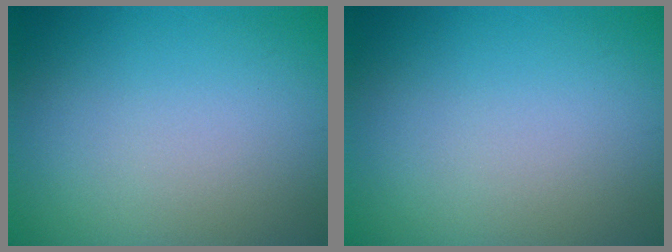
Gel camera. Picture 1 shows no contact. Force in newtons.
{"total": 0.0}